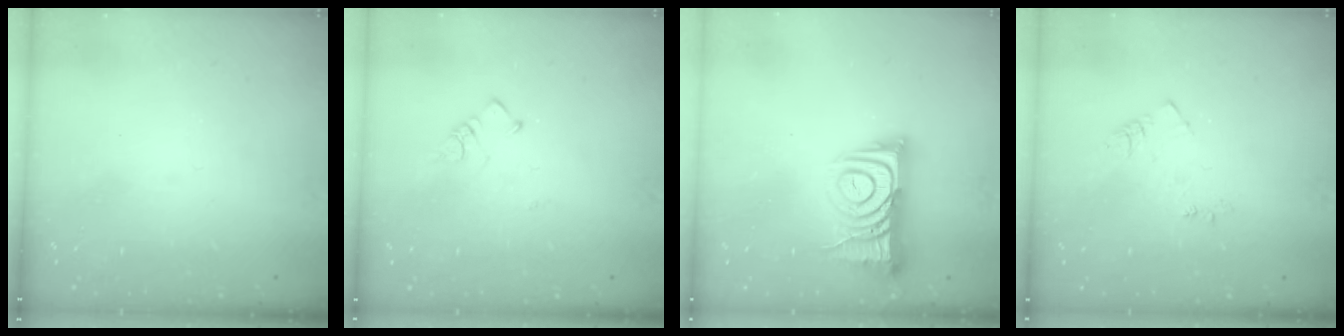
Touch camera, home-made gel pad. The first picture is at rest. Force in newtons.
{"total": 2.6, "press": 2.6, "slide": 0.5}
{"total": 11.5, "press": 11.4, "slide": 1.1}
{"total": 5.5, "press": 5.5, "slide": 0.6}